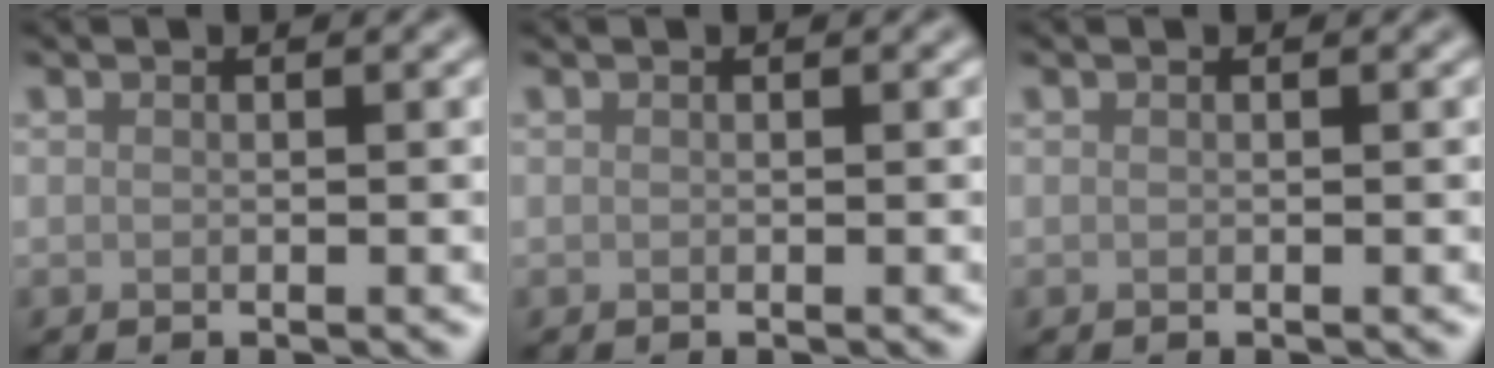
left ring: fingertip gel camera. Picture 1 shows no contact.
{"total": 0.0}
{"total": 0.0}